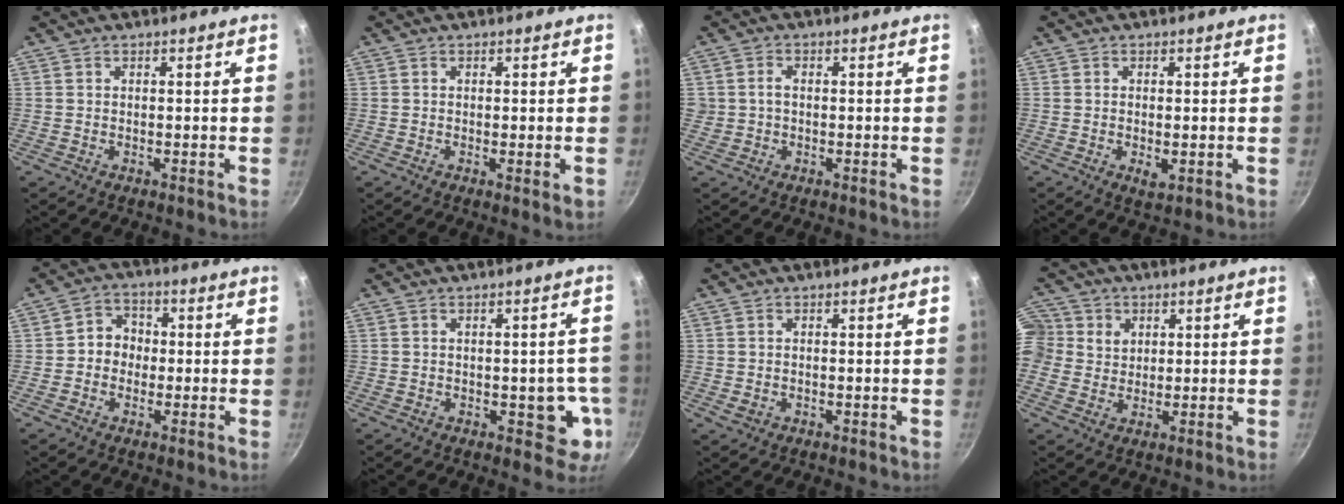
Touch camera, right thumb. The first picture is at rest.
{"total": 1.4, "force": [-0.2, 0.1, 1.4], "torque": [-0.022, -0.006, -0.005]}
{"total": 2.0, "force": [0.0, 1.7, 1.1], "torque": [-0.012, 0.010, 0.001]}
{"total": 2.5, "force": [-0.5, 1.2, 2.2], "torque": [-0.037, -0.007, -0.006]}
{"total": 5.3, "force": [-0.4, 4.8, 2.3], "torque": [-0.003, 0.013, -0.019]}
{"total": 6.9, "force": [-1.5, 3.7, 5.6], "torque": [-0.024, 0.009, -0.017]}
{"total": 1.2, "force": [-0.1, 0.9, 0.8], "torque": [-0.013, 0.000, 0.000]}
{"total": 10.6, "force": [3.1, 9.6, 3.4], "torque": [-0.066, 0.003, 0.051]}